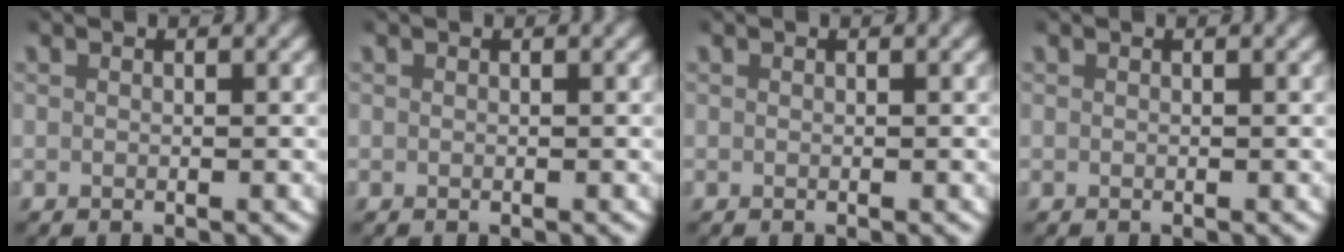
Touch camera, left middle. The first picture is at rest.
{"total": 0.0}
{"total": 0.0}
{"total": 0.0}